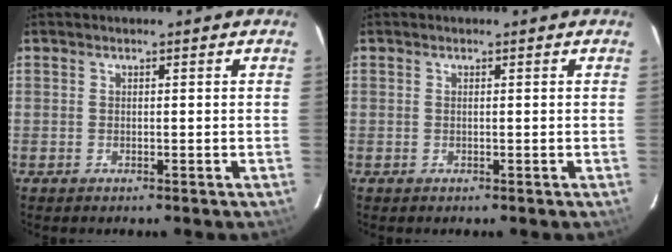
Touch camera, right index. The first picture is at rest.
{"total": 0.0}